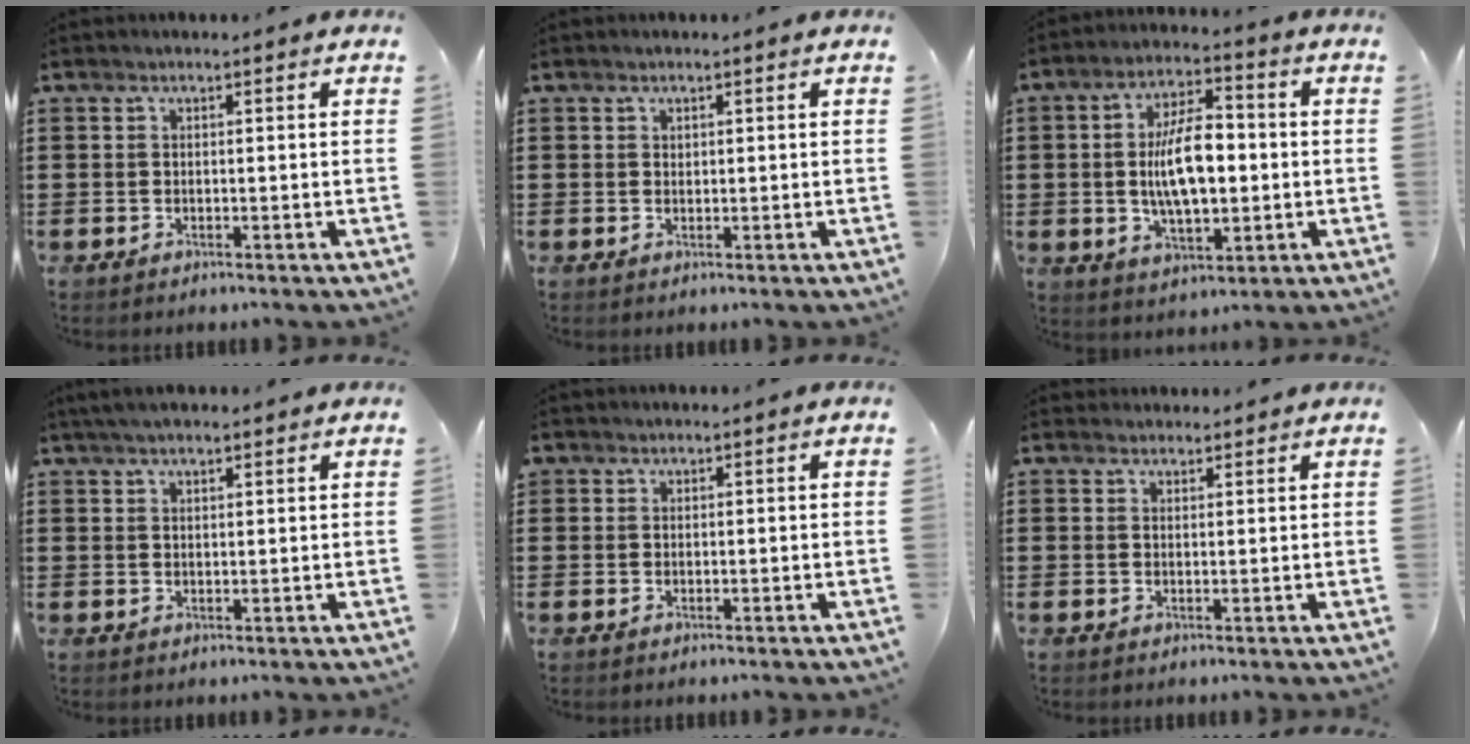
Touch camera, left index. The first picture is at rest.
{"total": 0.6, "force": [0.5, 0.4, 0.2], "torque": [-0.005, 0.002, 0.010]}
{"total": 10.7, "force": [0.0, 4.9, 9.5], "torque": [-0.186, 0.007, -0.007]}
{"total": 2.7, "force": [2.2, 0.5, 1.4], "torque": [-0.032, 0.006, 0.041]}
{"total": 0.6, "force": [0.4, 0.5, 0.1], "torque": [-0.005, 0.003, 0.008]}
{"total": 1.5, "force": [1.5, 0.5, 0.0], "torque": [-0.004, 0.002, 0.030]}